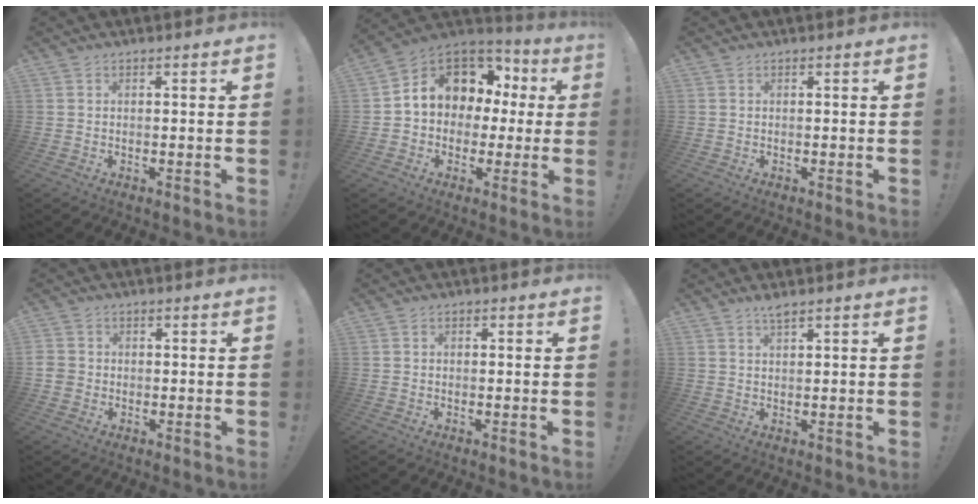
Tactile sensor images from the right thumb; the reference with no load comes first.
{"total": 11.6, "force": [3.3, 9.6, 5.6], "torque": [-0.079, -0.017, 0.070]}
{"total": 0.0}
{"total": 3.0, "force": [-0.9, 2.7, 1.0], "torque": [-0.018, 0.005, -0.018]}
{"total": 0.8, "force": [-0.6, 0.5, 0.3], "torque": [-0.005, 0.003, -0.010]}
{"total": 2.1, "force": [1.7, 0.1, 1.2], "torque": [-0.019, -0.006, 0.028]}